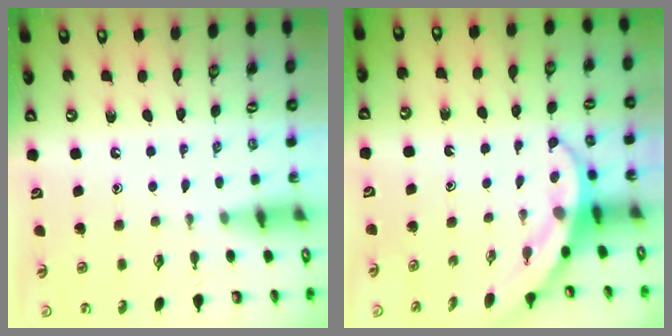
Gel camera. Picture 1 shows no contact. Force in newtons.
{"total": 4.0, "press": 3.9, "slide": 0.4}